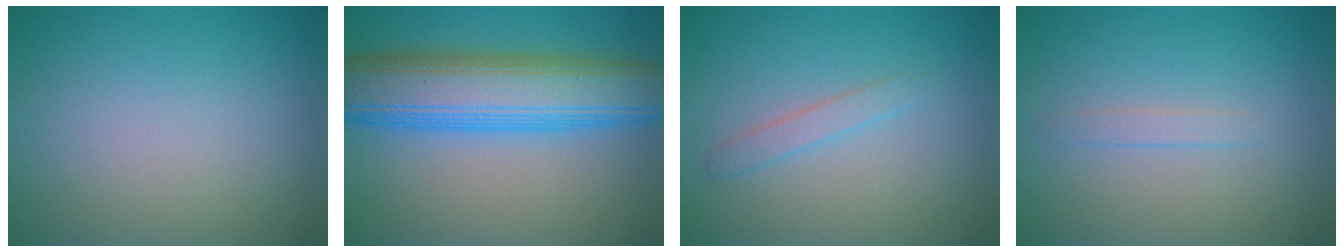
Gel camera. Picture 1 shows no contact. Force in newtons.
{"total": 10.3, "press": 10.3, "slide": 0.2}
{"total": 1.3, "press": 1.3, "slide": 0.0}
{"total": 0.8, "press": 0.8, "slide": 0.2}